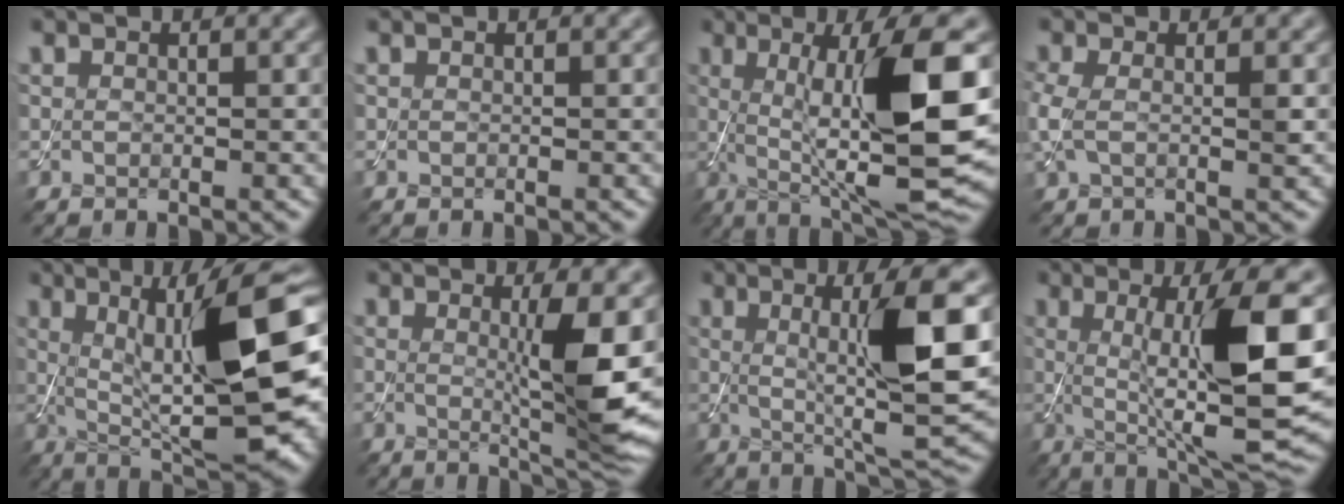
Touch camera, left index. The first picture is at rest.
{"total": 0.0}
{"total": 13.1, "force": [0.8, 2.8, 12.7], "torque": [-0.193, -0.005, 0.021]}
{"total": 3.1, "force": [0.0, 1.5, 2.7], "torque": [-0.071, -0.001, -0.006]}
{"total": 14.7, "force": [1.6, 4.0, 14.1], "torque": [-0.202, 0.005, 0.024]}
{"total": 6.5, "force": [0.5, 1.0, 6.4], "torque": [-0.099, -0.015, 0.014]}
{"total": 9.4, "force": [1.2, 1.6, 9.2], "torque": [-0.135, -0.009, 0.028]}
{"total": 11.6, "force": [0.8, 2.2, 11.4], "torque": [-0.169, -0.006, 0.022]}